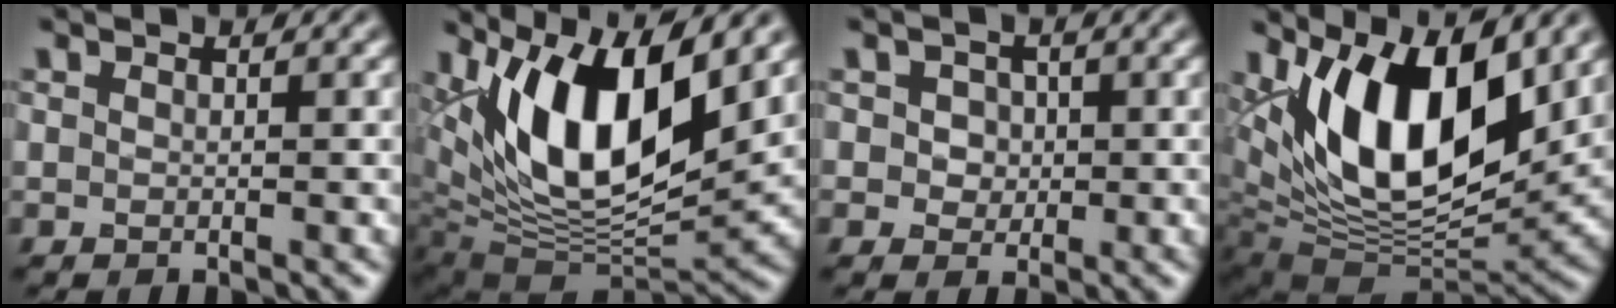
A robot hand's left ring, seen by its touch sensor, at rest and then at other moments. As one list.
[{"total": 12.6, "force": [4.9, 5.6, 10.2], "torque": [-0.173, -0.010, 0.090]}, {"total": 2.4, "force": [0.5, 2.1, 1.1], "torque": [-0.009, 0.013, 0.005]}, {"total": 13.5, "force": [4.7, 6.8, 10.7], "torque": [-0.176, -0.002, 0.077]}]